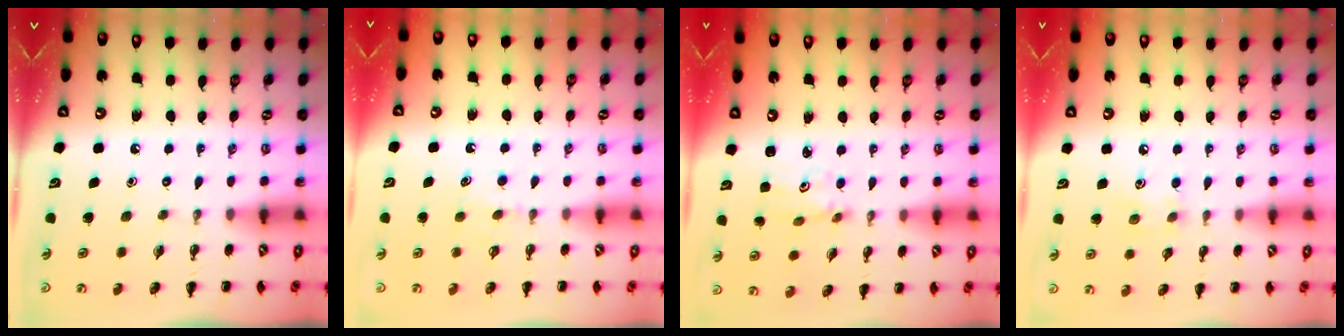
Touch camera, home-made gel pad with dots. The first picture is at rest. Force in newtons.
{"total": 4.6, "press": 4.5, "slide": 1.2}
{"total": 2.5, "press": 2.4, "slide": 0.4}
{"total": 5.5, "press": 5.4, "slide": 1.3}